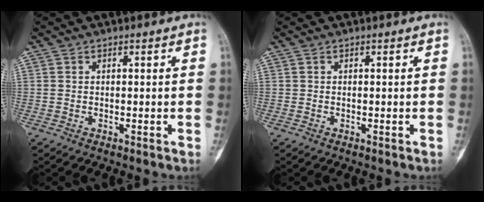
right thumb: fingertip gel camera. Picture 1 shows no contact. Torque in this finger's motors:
{"motor_torque": [-0.22, 0.03, -0.02, 0.05, -0.03]}